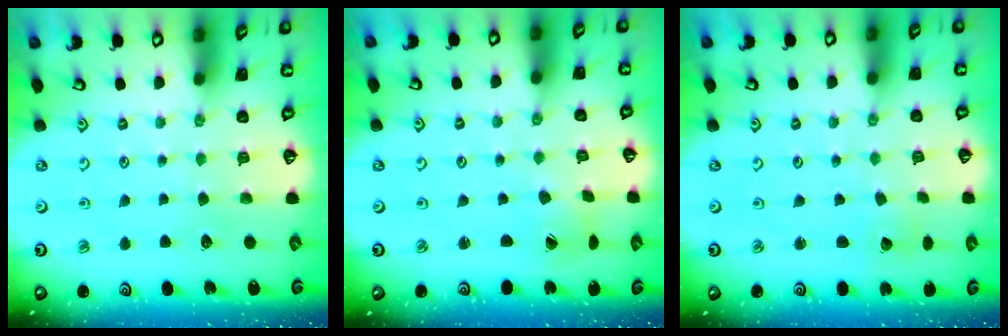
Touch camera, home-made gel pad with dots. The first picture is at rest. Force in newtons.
{"total": 2.5, "press": 2.4, "slide": 0.4}
{"total": 2.0, "press": 2.0, "slide": 0.2}